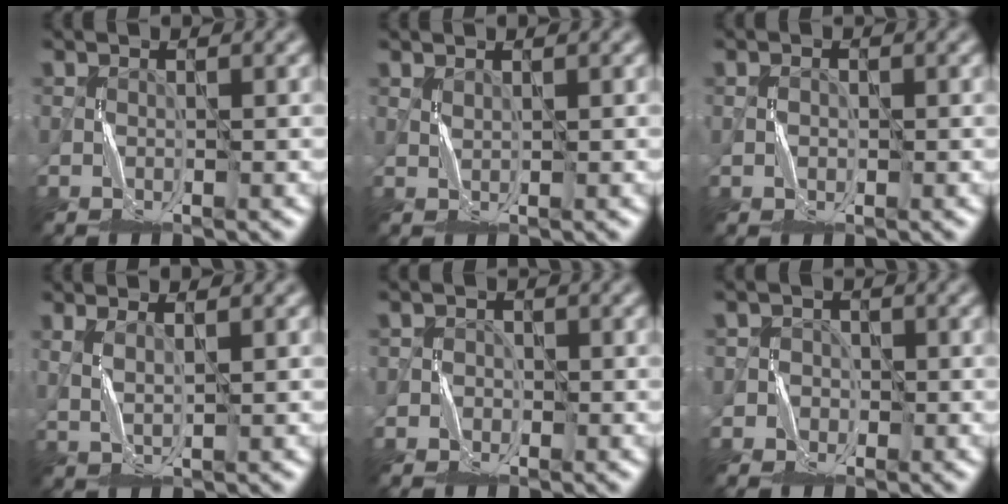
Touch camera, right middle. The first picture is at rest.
{"total": 0.7, "force": [0.6, 0.1, -0.1], "torque": [-0.004, -0.001, 0.015]}
{"total": 0.8, "force": [-0.1, 0.8, 0.1], "torque": [-0.003, 0.001, -0.001]}
{"total": 1.4, "force": [0.7, 0.4, 1.1], "torque": [-0.027, -0.003, 0.018]}
{"total": 1.3, "force": [-0.5, 1.2, -0.3], "torque": [0.018, 0.004, -0.011]}
{"total": 2.0, "force": [-0.6, 1.9, -0.4], "torque": [0.025, 0.007, -0.020]}